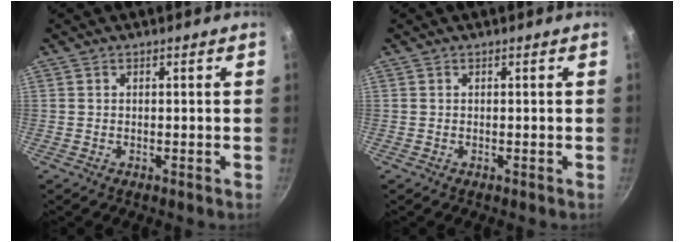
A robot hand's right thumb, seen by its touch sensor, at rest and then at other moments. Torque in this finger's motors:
{"motor_torque": [0.00, 0.00, 0.00, 0.00, 0.00]}